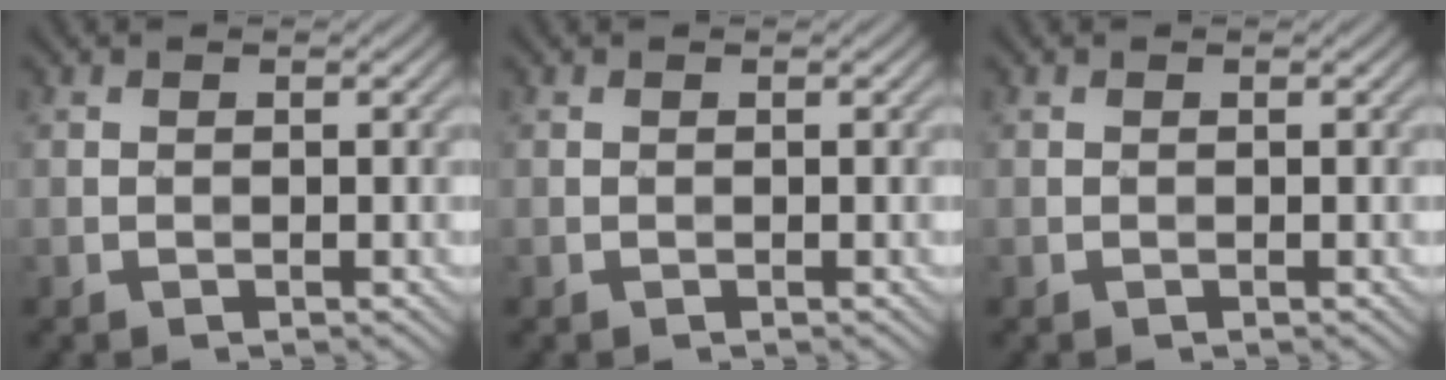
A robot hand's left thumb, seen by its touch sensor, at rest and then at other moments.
{"total": 0.0}
{"total": 0.0}